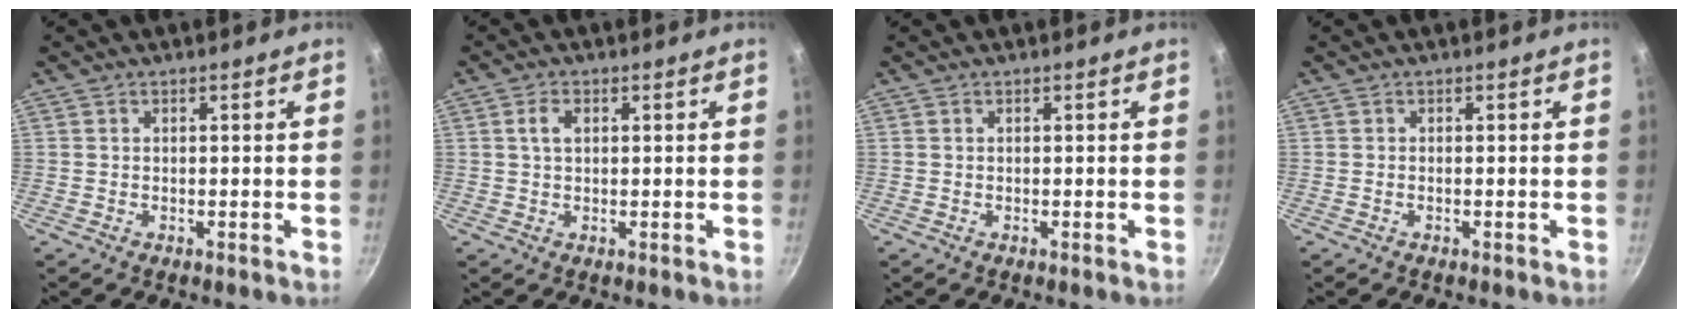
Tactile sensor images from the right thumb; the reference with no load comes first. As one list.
[{"total": 2.5, "force": [0.7, 1.5, 1.9], "torque": [-0.030, 0.003, 0.013]}, {"total": 0.0}, {"total": 0.0}]